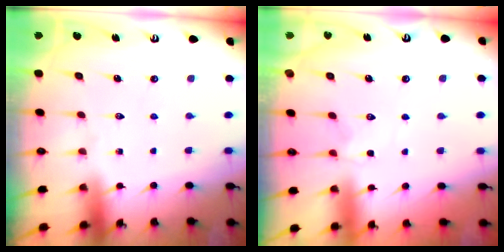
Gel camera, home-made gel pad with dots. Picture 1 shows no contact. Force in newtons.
{"total": 1.6, "press": 1.6, "slide": 0.4}